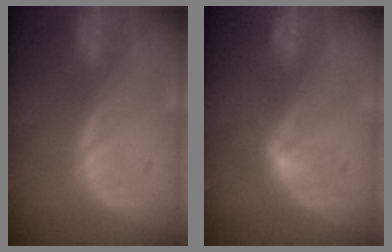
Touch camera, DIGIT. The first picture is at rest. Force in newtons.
{"total": 2.3, "press": 1.9, "slide": 1.3}